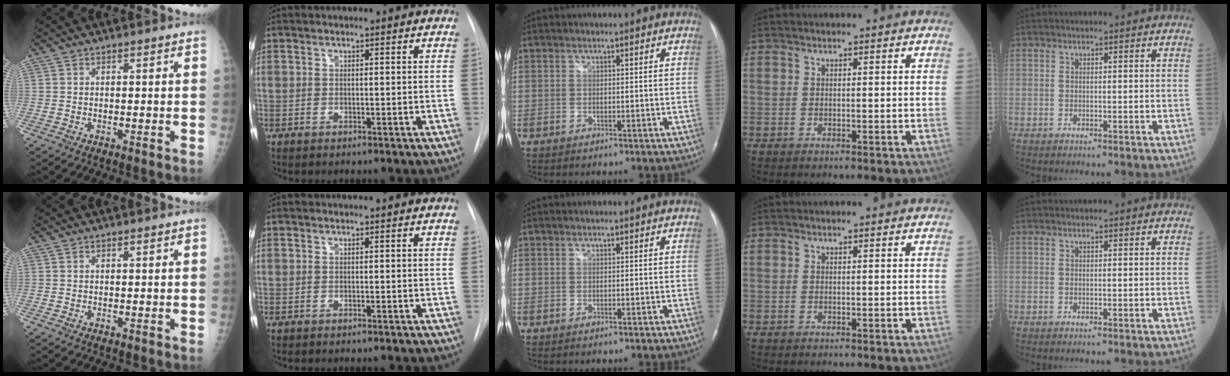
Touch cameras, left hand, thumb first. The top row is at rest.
{}